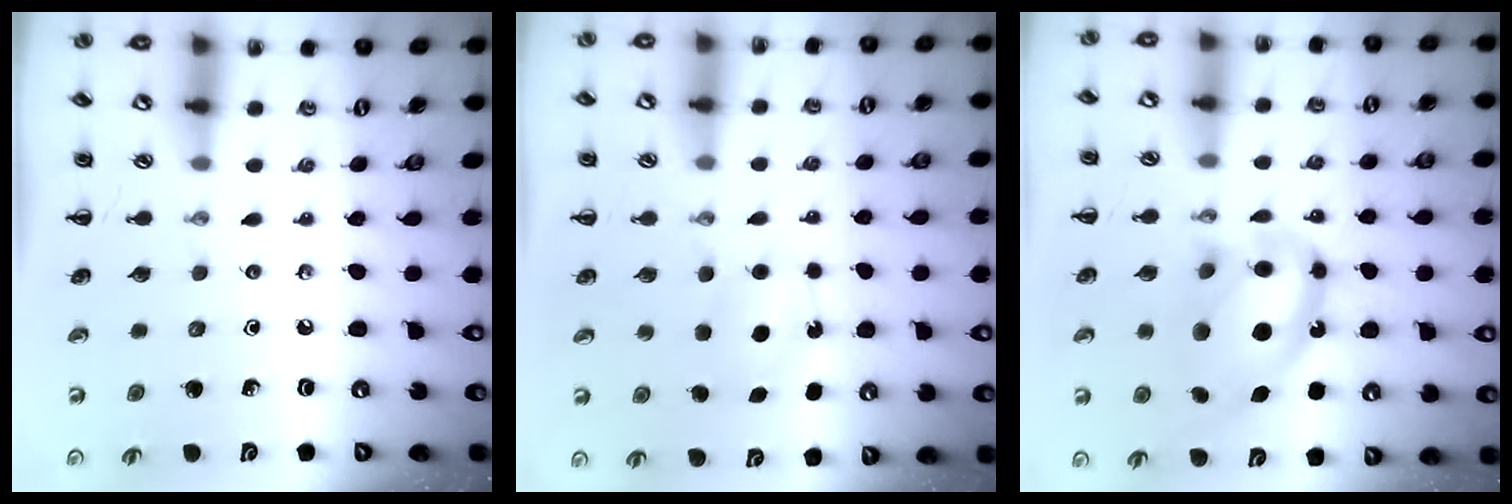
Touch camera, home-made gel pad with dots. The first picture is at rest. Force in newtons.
{"total": 6.0, "press": 5.8, "slide": 1.8}
{"total": 14.3, "press": 13.9, "slide": 3.6}